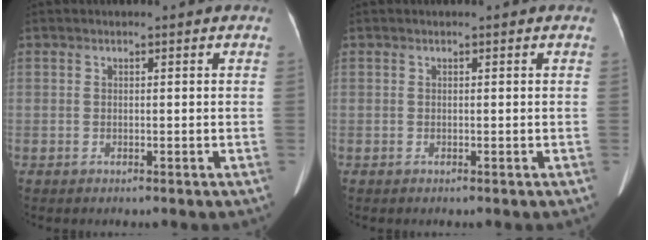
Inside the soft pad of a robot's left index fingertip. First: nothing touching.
{"total": 0.0}